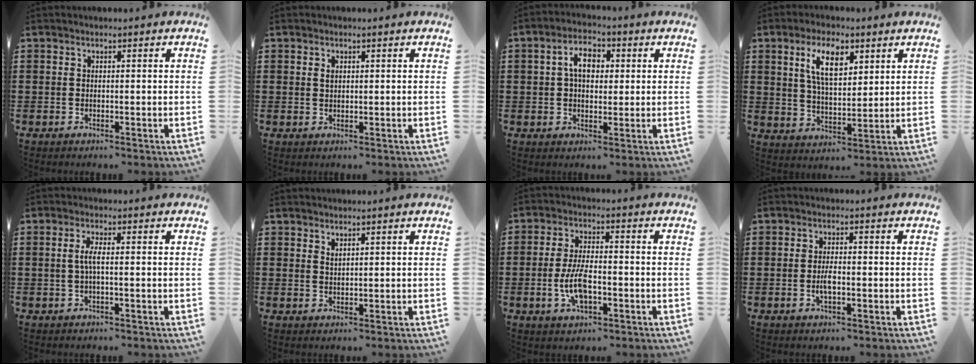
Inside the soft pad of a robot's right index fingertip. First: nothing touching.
{"total": 0.9, "force": [0.3, 0.6, 0.5], "torque": [-0.013, 0.004, 0.006]}
{"total": 5.2, "force": [0.8, 3.3, 3.9], "torque": [-0.079, 0.012, 0.006]}
{"total": 7.7, "force": [3.5, 3.3, 6.0], "torque": [-0.123, 0.009, 0.060]}
{"total": 2.5, "force": [-0.2, 0.4, 2.4], "torque": [-0.053, -0.003, -0.009]}
{"total": 1.0, "force": [0.9, 0.3, 0.2], "torque": [-0.006, 0.002, 0.017]}
{"total": 6.9, "force": [-1.9, 2.8, 6.0], "torque": [-0.137, -0.005, -0.039]}
{"total": 2.9, "force": [-0.8, 0.8, 2.6], "torque": [-0.057, -0.006, -0.015]}